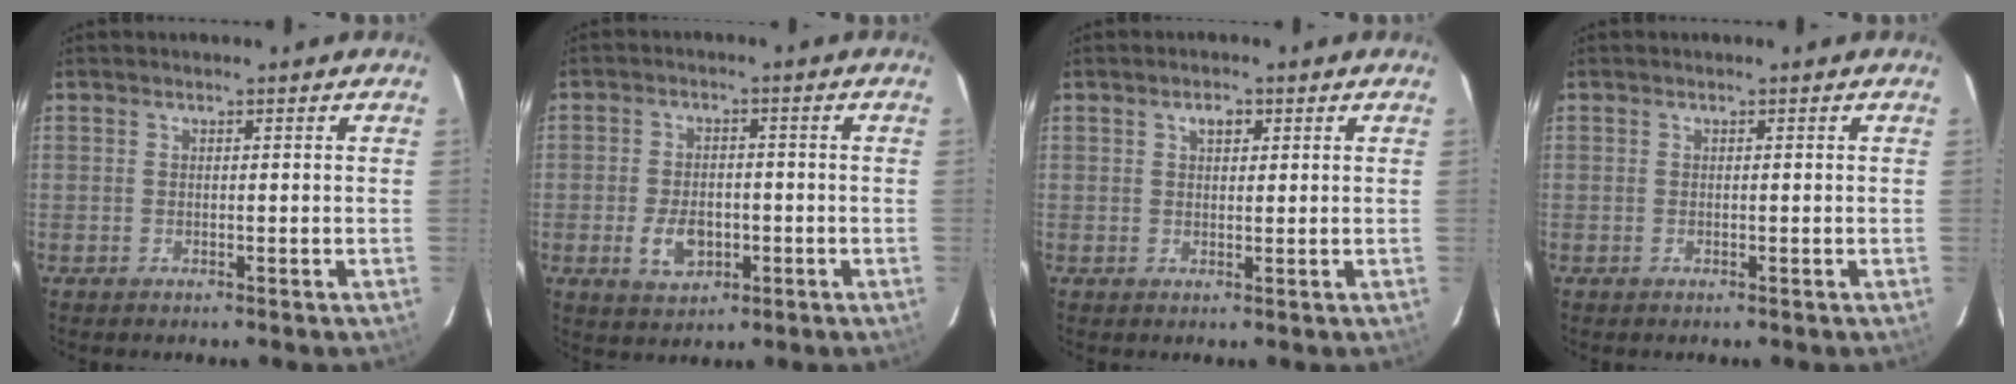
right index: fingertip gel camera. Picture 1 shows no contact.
{"total": 6.6, "force": [-2.1, 4.4, 4.5], "torque": [-0.094, 0.001, -0.029]}
{"total": 2.2, "force": [0.9, 1.4, 1.4], "torque": [-0.020, 0.008, 0.015]}
{"total": 0.0}